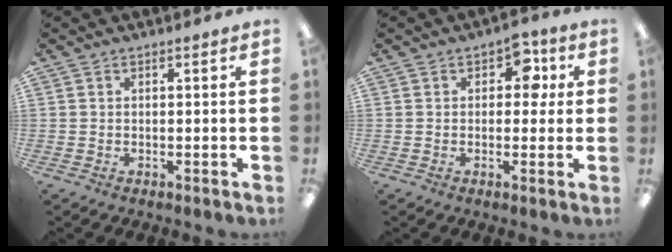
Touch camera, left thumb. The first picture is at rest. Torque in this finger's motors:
{"motor_torque": [-0.11, 0.02, -0.15, 0.08, 0.01]}